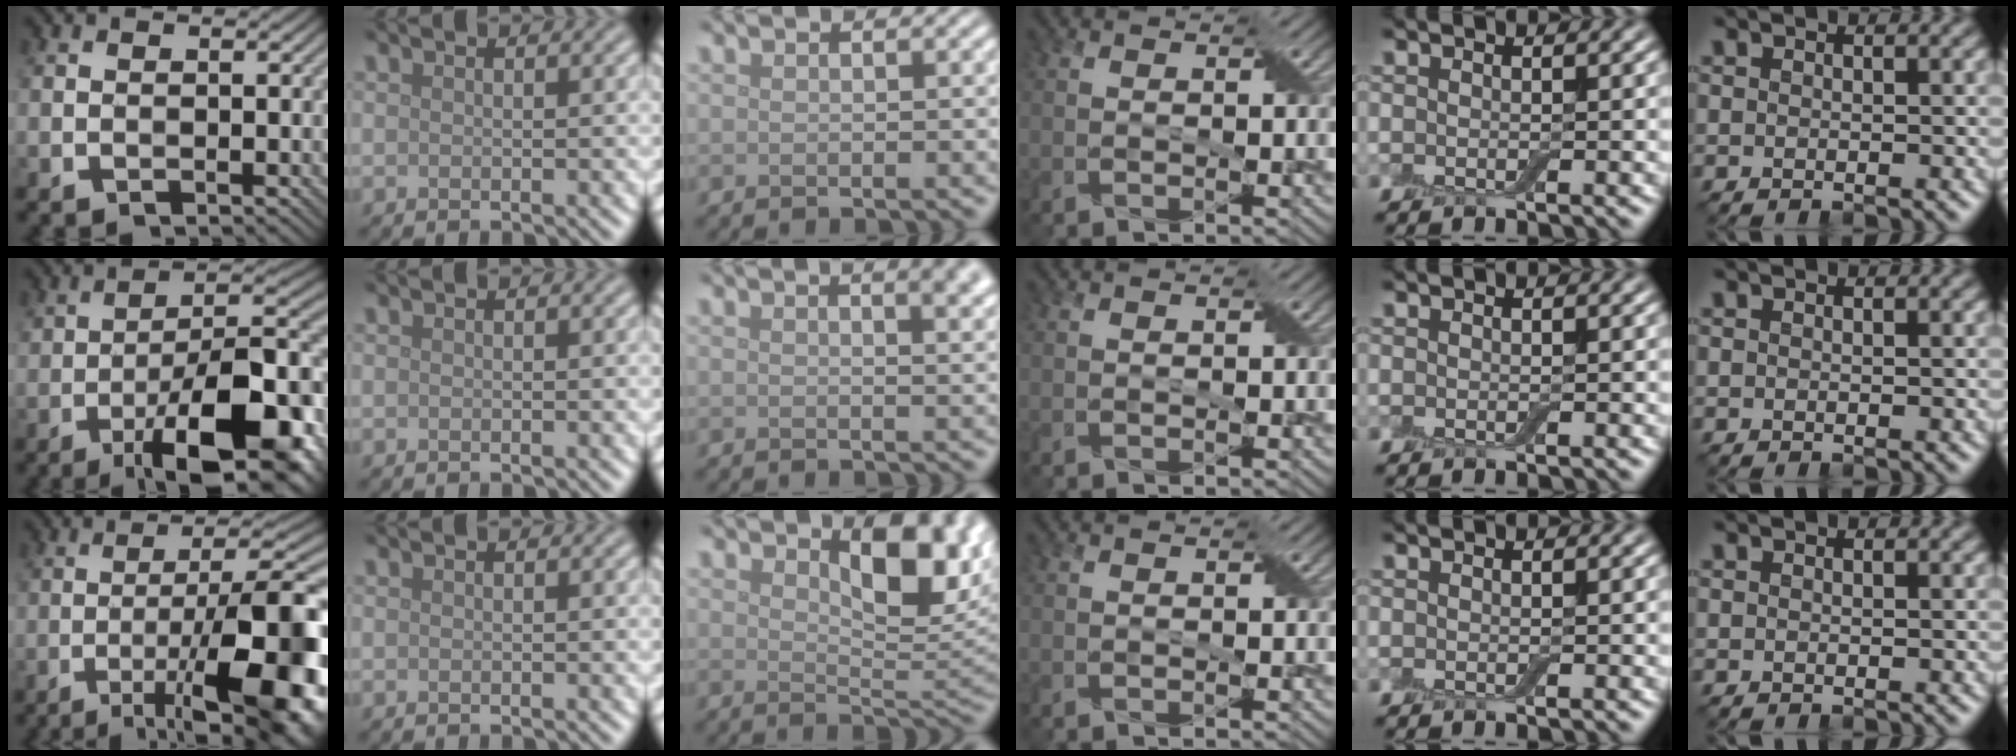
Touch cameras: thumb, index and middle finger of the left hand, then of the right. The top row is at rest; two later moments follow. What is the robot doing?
{"motion": "close", "object": "airpods case & airpods"}